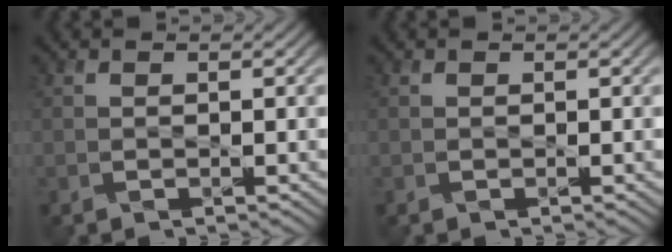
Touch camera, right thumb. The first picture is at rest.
{"total": 0.0}